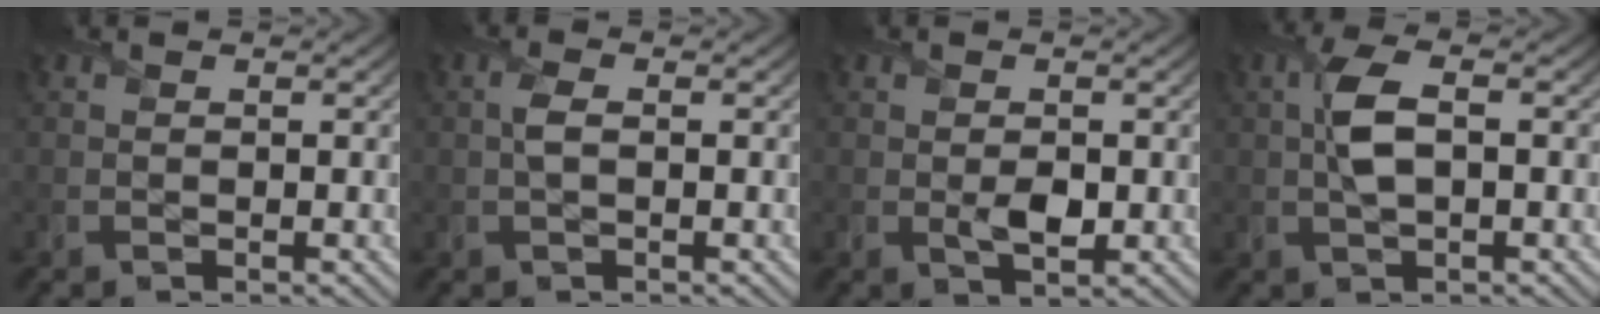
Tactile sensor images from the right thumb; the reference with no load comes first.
{"total": 1.6, "force": [0.1, 0.6, 1.5], "torque": [-0.037, 0.004, -0.001]}
{"total": 2.3, "force": [-0.3, 1.4, 1.8], "torque": [-0.033, -0.009, -0.001]}
{"total": 4.6, "force": [0.4, 1.9, 4.1], "torque": [-0.095, 0.008, 0.006]}